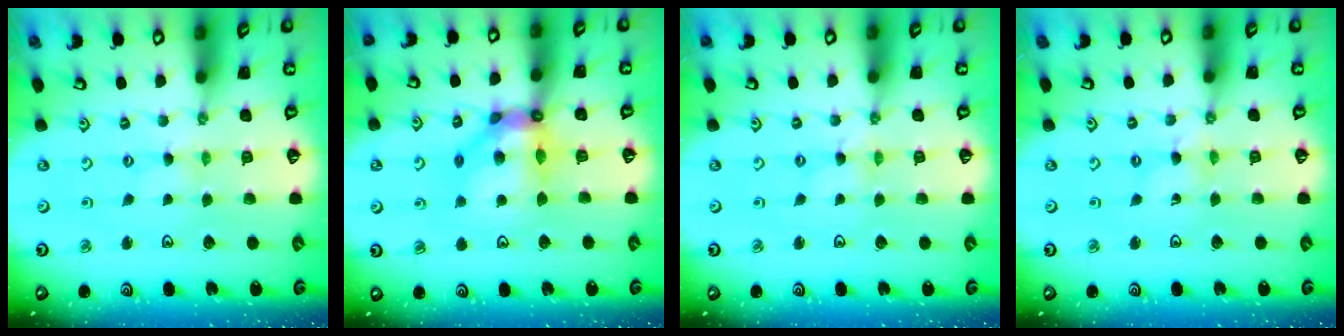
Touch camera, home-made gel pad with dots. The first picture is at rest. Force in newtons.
{"total": 11.5, "press": 11.2, "slide": 2.2}
{"total": 0.7, "press": 0.7, "slide": 0.1}
{"total": 0.9, "press": 0.9, "slide": 0.2}